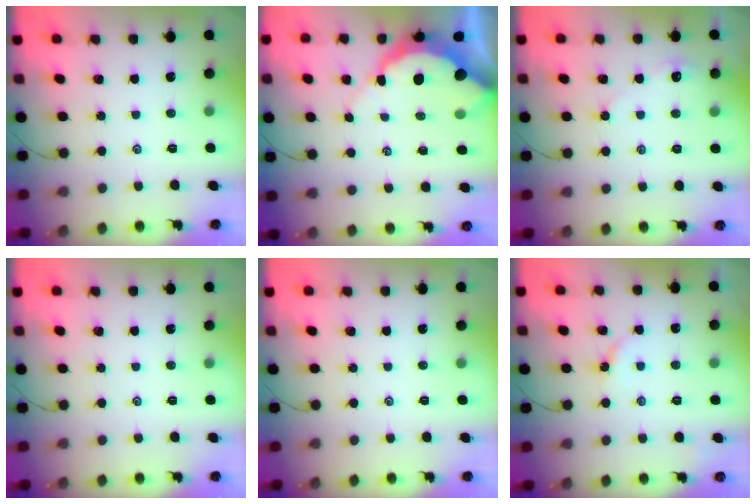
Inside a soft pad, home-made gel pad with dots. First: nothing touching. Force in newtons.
{"total": 8.4, "press": 8.4, "slide": 0.9}
{"total": 2.5, "press": 2.5, "slide": 0.6}
{"total": 0.0}
{"total": 0.0}
{"total": 2.5, "press": 2.5, "slide": 0.4}